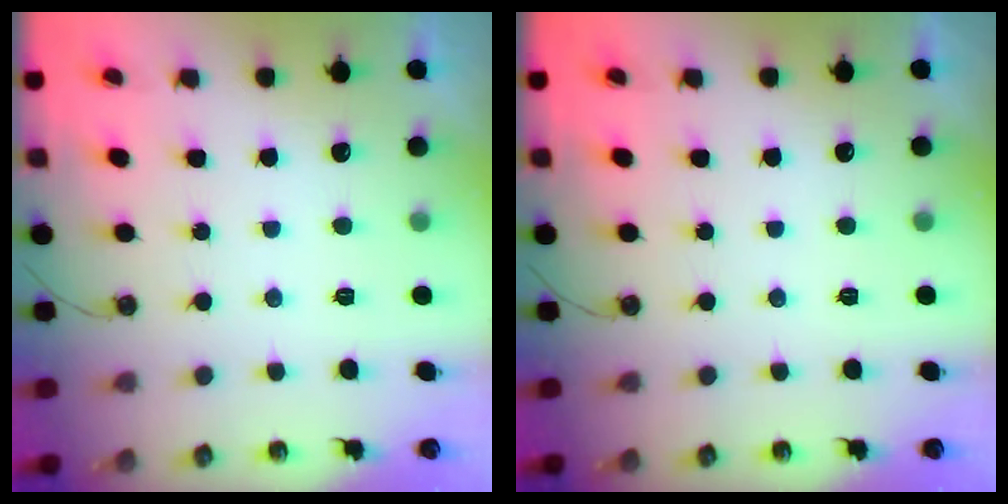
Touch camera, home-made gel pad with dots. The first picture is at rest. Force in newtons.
{"total": 0.0}